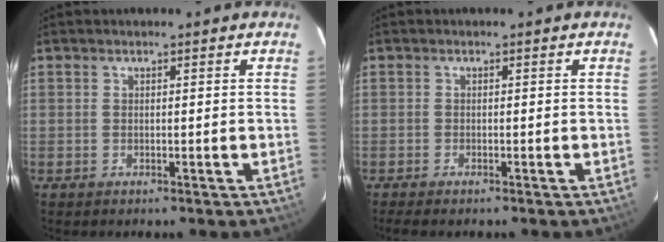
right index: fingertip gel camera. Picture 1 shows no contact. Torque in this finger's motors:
{"motor_torque": [-0.18, -0.11, 0.13, 0.02]}